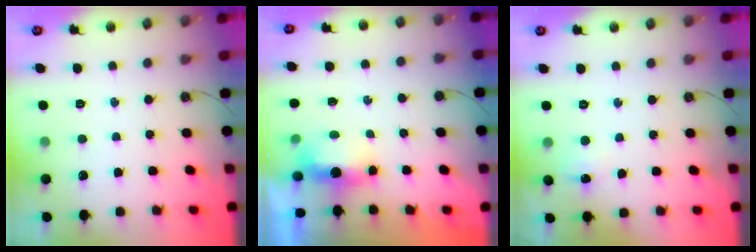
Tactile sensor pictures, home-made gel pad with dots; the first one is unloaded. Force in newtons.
{"total": 5.8, "press": 5.7, "slide": 1.0}
{"total": 3.8, "press": 3.8, "slide": 0.6}